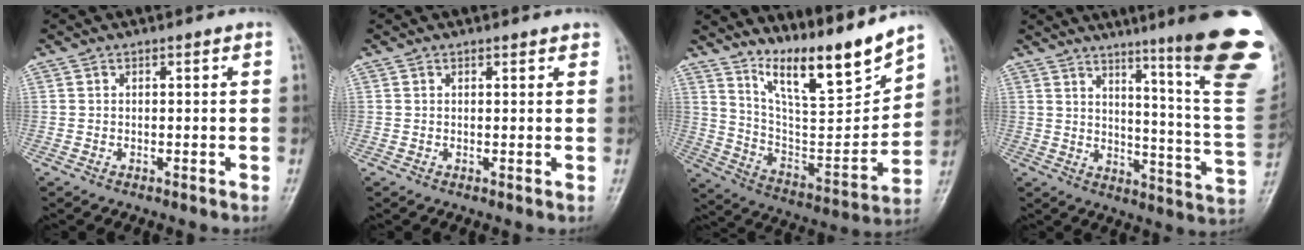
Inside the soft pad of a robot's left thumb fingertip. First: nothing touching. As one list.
[{"total": 1.1, "force": [0.9, 0.4, 0.4], "torque": [0.000, -0.002, 0.009]}, {"total": 16.2, "force": [13.5, 1.9, 8.8], "torque": [-0.117, -0.094, 0.245]}, {"total": 24.6, "force": [13.9, 2.1, 20.1], "torque": [-0.219, -0.084, 0.184]}]